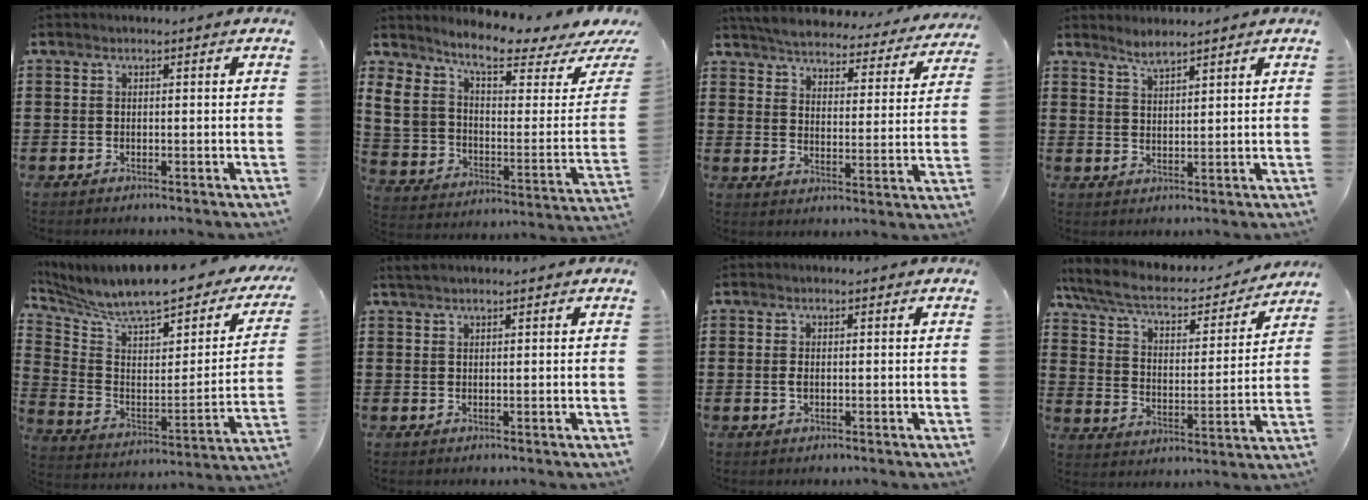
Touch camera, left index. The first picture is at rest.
{"total": 5.9, "force": [4.0, 2.6, 3.5], "torque": [-0.095, -0.035, 0.068]}
{"total": 4.6, "force": [4.6, 0.1, 0.6], "torque": [-0.039, -0.036, 0.075]}
{"total": 2.6, "force": [2.4, 0.0, 0.8], "torque": [-0.021, -0.002, 0.046]}
{"total": 8.1, "force": [7.2, 1.1, 3.6], "torque": [-0.098, -0.066, 0.116]}
{"total": 1.3, "force": [1.2, 0.0, 0.5], "torque": [-0.012, 0.001, 0.022]}
{"total": 1.0, "force": [0.0, 0.4, 0.9], "torque": [-0.026, -0.002, -0.003]}
{"total": 7.1, "force": [5.9, 1.9, 3.6], "torque": [-0.094, -0.036, 0.098]}